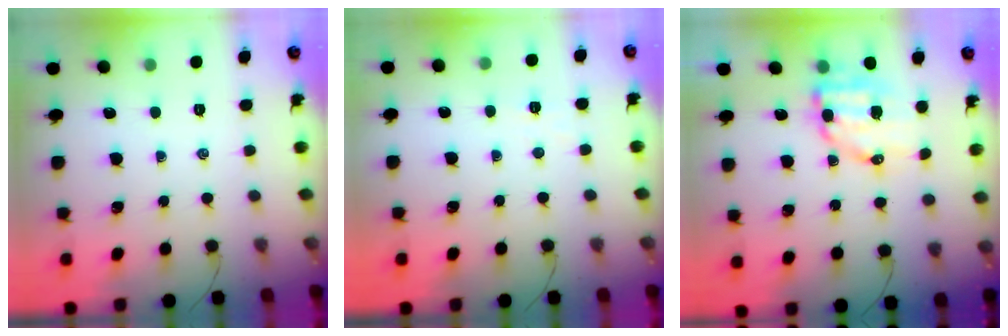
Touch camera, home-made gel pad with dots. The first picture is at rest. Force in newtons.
{"total": 2.6, "press": 2.4, "slide": 0.8}
{"total": 9.1, "press": 8.9, "slide": 1.9}